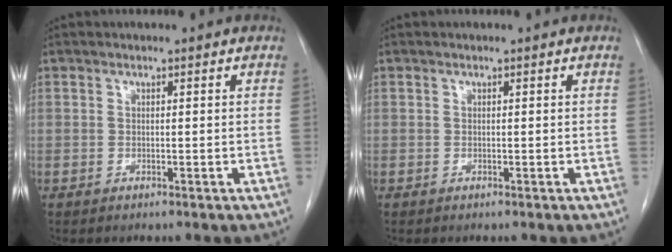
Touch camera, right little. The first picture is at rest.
{"total": 0.0}